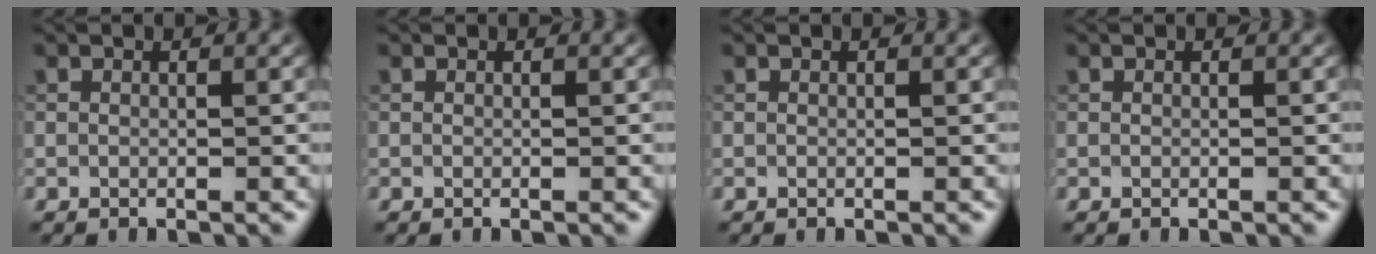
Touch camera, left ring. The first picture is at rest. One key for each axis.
{"total": 0.0}
{"total": 0.0}
{"total": 0.0}